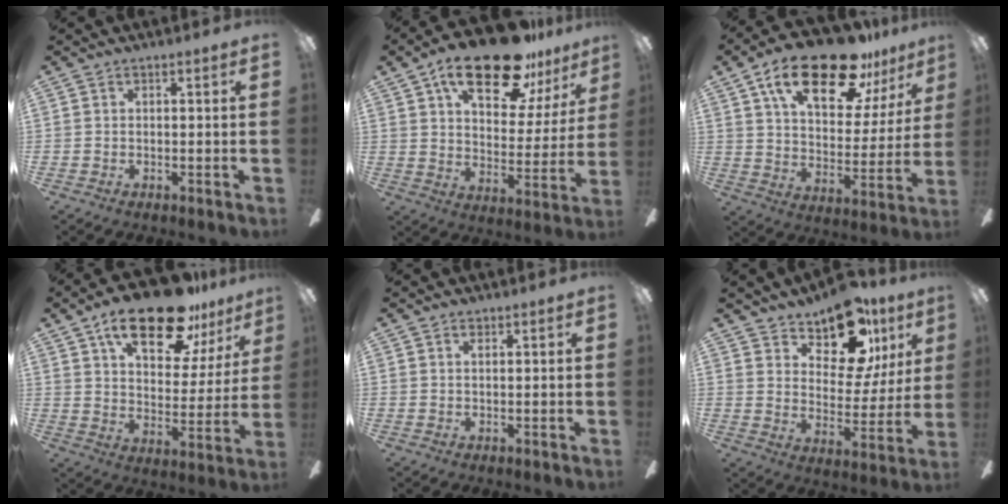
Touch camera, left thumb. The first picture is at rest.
{"total": 22.5, "force": [14.9, 9.0, 14.2], "torque": [-0.226, -0.077, 0.251]}
{"total": 23.5, "force": [14.8, 9.9, 15.3], "torque": [-0.252, -0.073, 0.252]}
{"total": 21.8, "force": [14.3, 8.9, 13.9], "torque": [-0.220, -0.073, 0.240]}
{"total": 1.0, "force": [0.6, 0.5, 0.7], "torque": [-0.015, 0.002, 0.011]}
{"total": 16.9, "force": [12.0, 8.4, 8.5], "torque": [-0.130, -0.071, 0.210]}